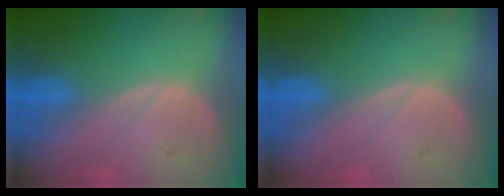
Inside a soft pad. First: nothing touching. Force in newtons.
{"total": 0.0}